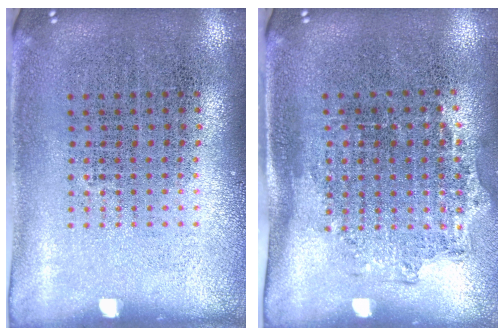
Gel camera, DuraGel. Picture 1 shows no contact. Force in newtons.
{"total": 1.2, "press": 0.9, "slide": 0.8}